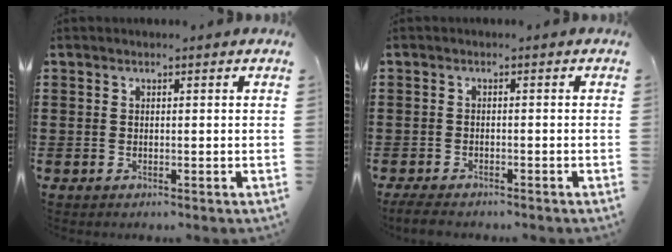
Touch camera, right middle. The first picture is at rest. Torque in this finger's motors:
{"motor_torque": [1.29, -0.32, 0.12, 0.06]}